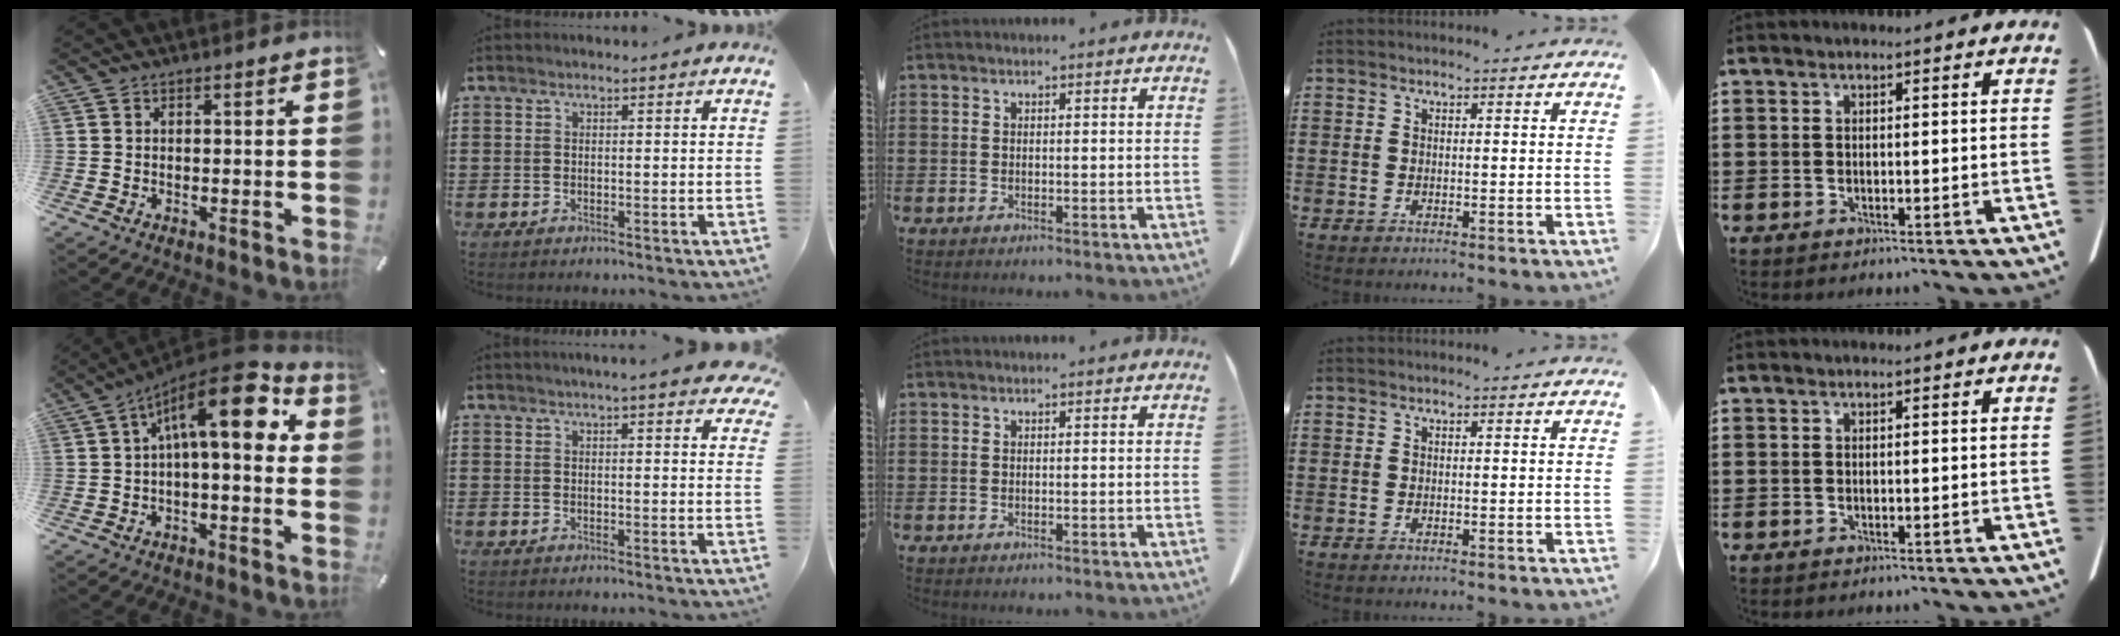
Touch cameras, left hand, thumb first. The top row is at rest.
{"thumb": {"total": 16.1, "force": [4.8, 6.1, 14.1], "torque": [-0.210, -0.028, 0.072]}, "index": {"total": 3.7, "force": [3.1, 0.1, 2.0], "torque": [-0.032, -0.008, 0.053]}}